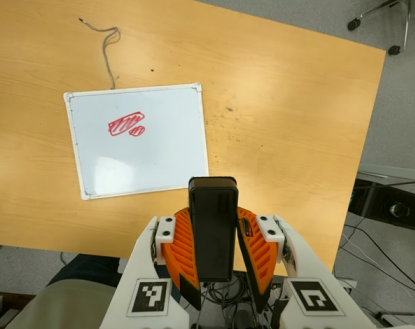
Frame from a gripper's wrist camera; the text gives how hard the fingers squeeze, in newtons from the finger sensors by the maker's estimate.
{"total": 9.1, "left": 7.6, "right": 10.7}